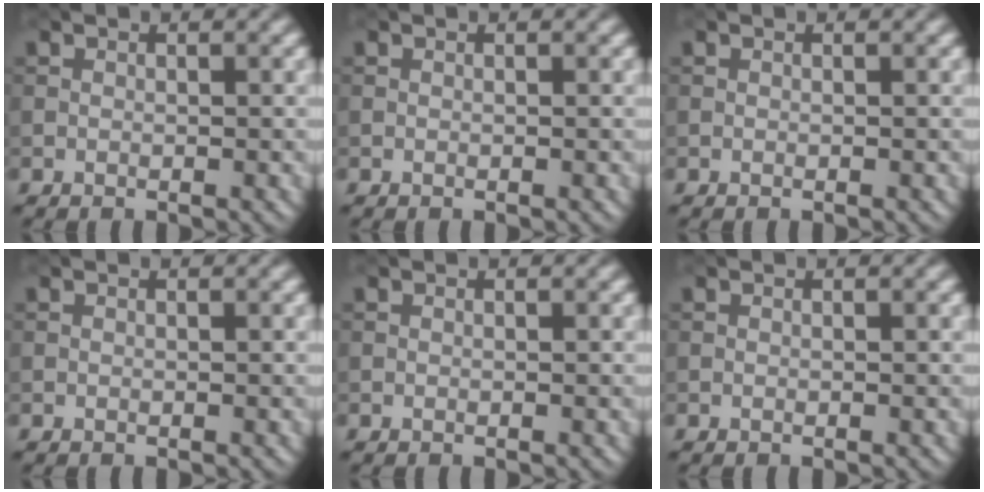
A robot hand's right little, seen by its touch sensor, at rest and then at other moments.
{"total": 0.0}
{"total": 0.0}
{"total": 0.0}
{"total": 0.0}
{"total": 0.0}